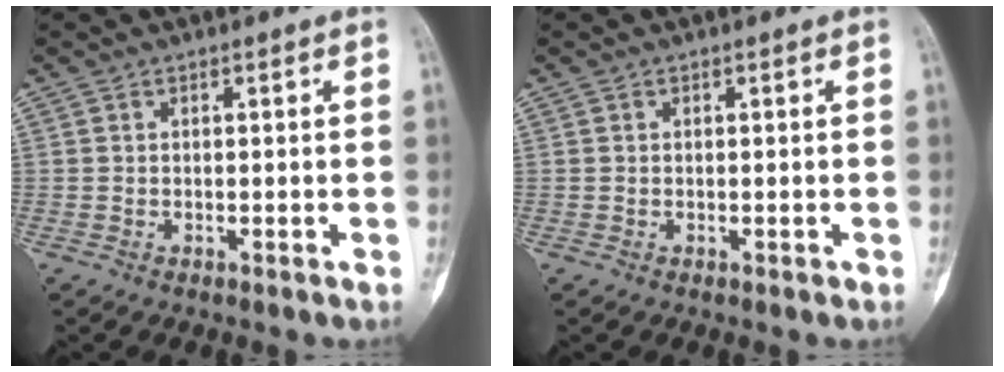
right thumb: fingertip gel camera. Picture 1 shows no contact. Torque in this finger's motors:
{"motor_torque": [0.01, -0.08, -0.18, -0.28, 0.01]}